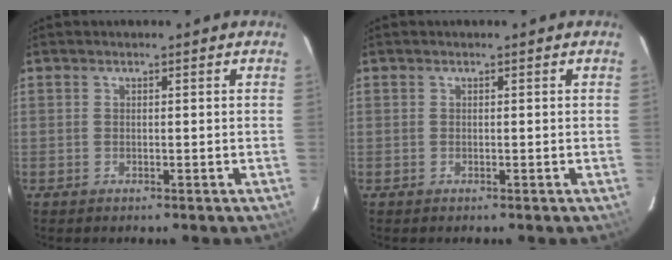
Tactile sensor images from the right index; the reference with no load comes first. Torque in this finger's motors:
{"motor_torque": [0.00, 0.00, 0.06, 0.00]}